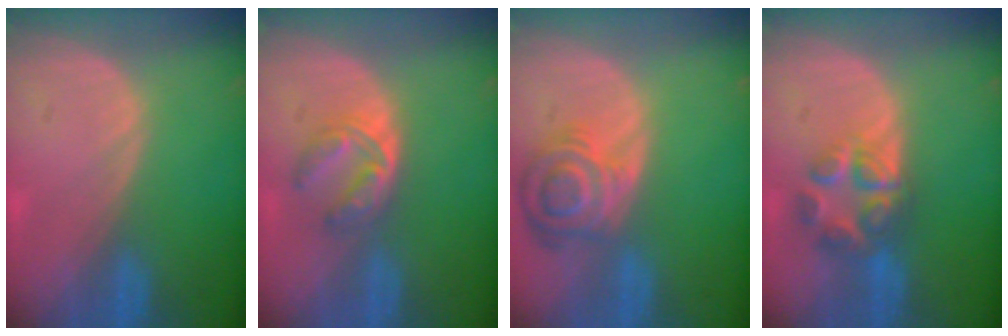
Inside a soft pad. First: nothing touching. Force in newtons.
{"total": 5.2, "press": 4.8, "slide": 2.0}
{"total": 8.2, "press": 7.3, "slide": 3.8}
{"total": 7.0, "press": 5.9, "slide": 3.8}